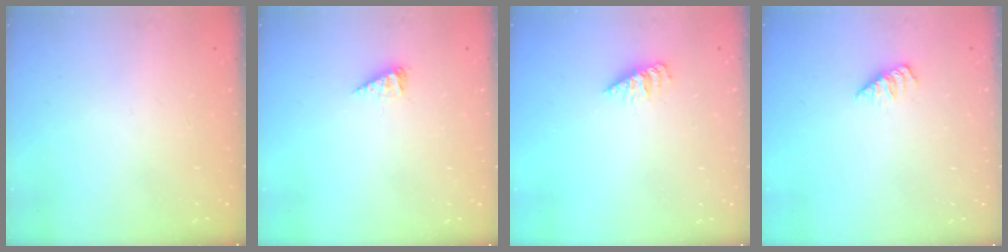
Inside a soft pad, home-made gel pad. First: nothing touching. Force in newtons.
{"total": 2.5, "press": 2.5, "slide": 0.3}
{"total": 2.0, "press": 2.0, "slide": 0.3}
{"total": 1.7, "press": 1.7, "slide": 0.3}